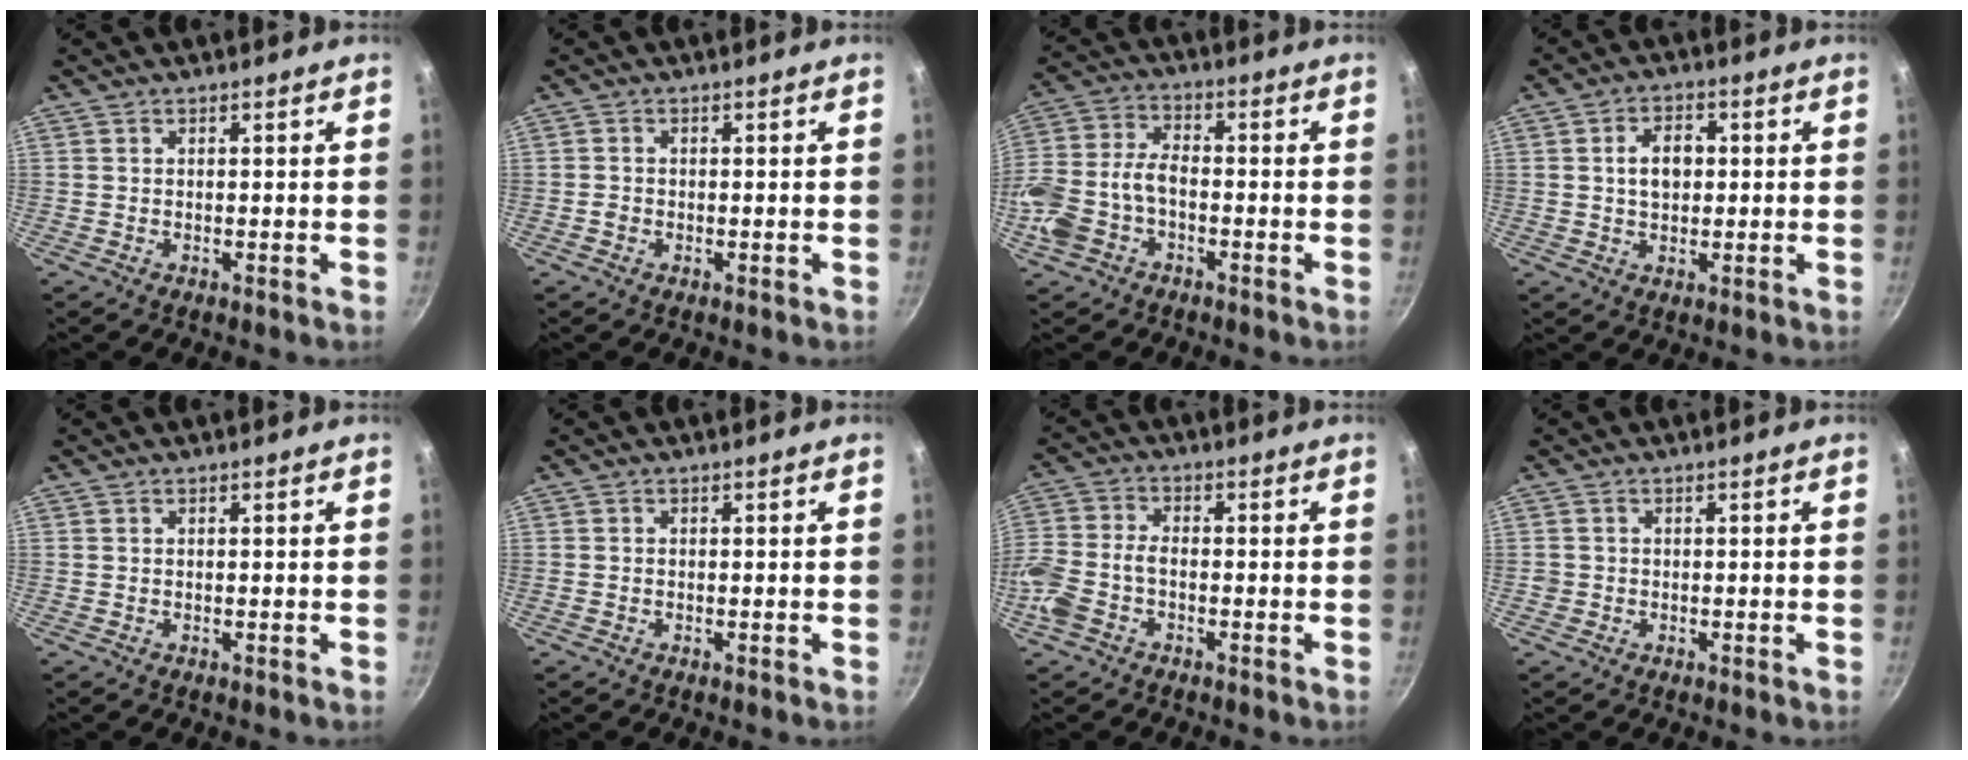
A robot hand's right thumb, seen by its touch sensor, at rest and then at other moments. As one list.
[{"total": 1.0, "force": [-0.4, 0.8, 0.5], "torque": [-0.009, 0.002, -0.008]}, {"total": 11.4, "force": [-3.7, 7.2, 8.1], "torque": [-0.171, 0.035, -0.081]}, {"total": 5.9, "force": [0.6, 4.1, 4.2], "torque": [-0.048, 0.009, 0.009]}, {"total": 0.0}, {"total": 0.0}, {"total": 8.5, "force": [-3.3, 5.2, 5.9], "torque": [-0.129, 0.028, -0.081]}, {"total": 1.1, "force": [-0.4, 1.1, 0.2], "torque": [-0.002, 0.002, -0.006]}]